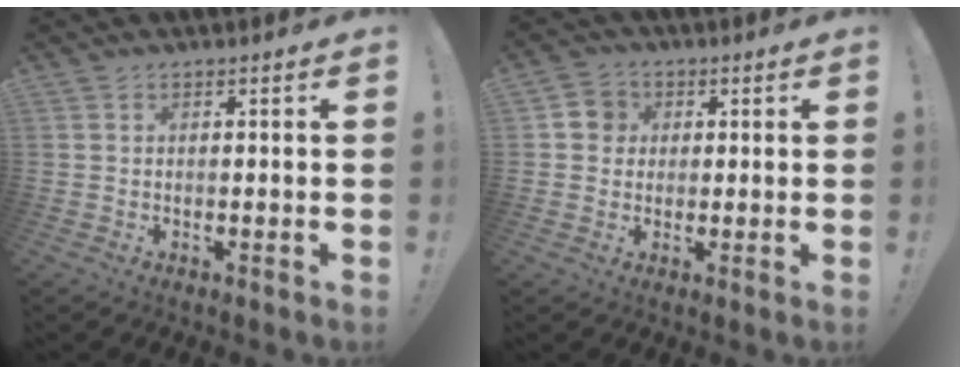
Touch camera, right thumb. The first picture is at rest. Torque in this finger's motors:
{"motor_torque": [0.51, 0.71, 0.17, -0.22, -0.02]}